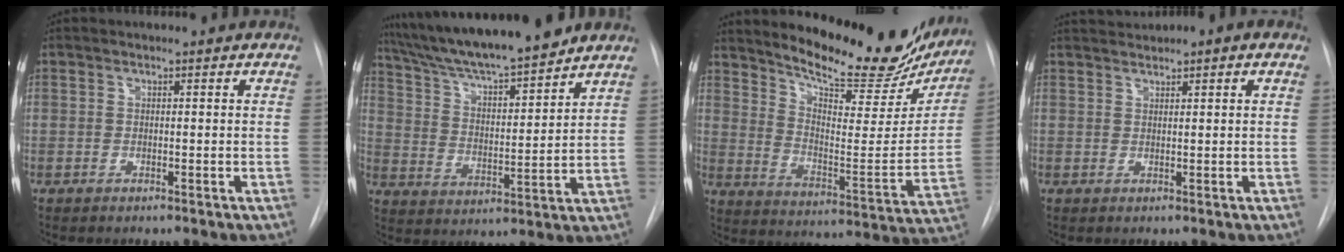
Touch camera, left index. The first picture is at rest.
{"total": 16.8, "force": [14.8, 1.2, 7.8], "torque": [-0.133, 0.007, 0.248]}
{"total": 22.2, "force": [19.5, 5.5, 9.1], "torque": [-0.130, -0.052, 0.263]}
{"total": 1.7, "force": [1.3, 0.4, 1.0], "torque": [-0.015, 0.017, 0.026]}